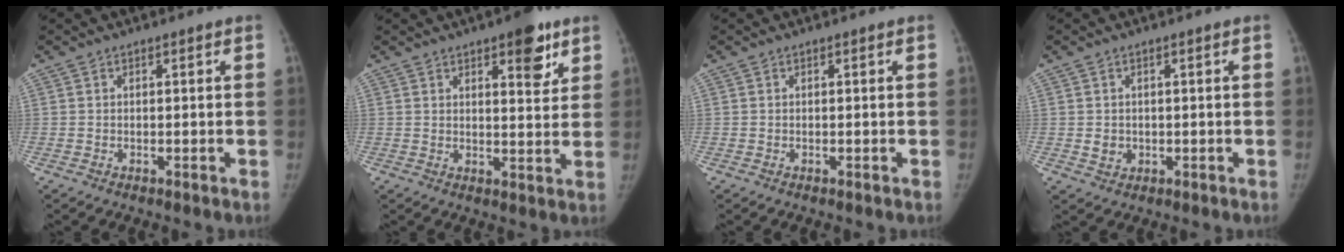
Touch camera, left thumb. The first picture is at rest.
{"total": 7.9, "force": [4.5, 3.0, 5.8], "torque": [-0.053, -0.022, 0.056]}
{"total": 0.0}
{"total": 2.2, "force": [-0.1, 2.0, 1.0], "torque": [-0.008, 0.000, 0.006]}